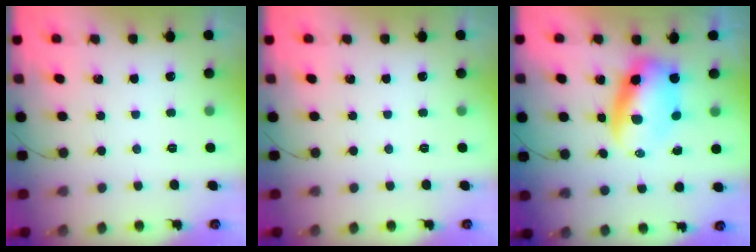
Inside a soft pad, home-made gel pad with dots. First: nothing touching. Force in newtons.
{"total": 0.0}
{"total": 9.1, "press": 8.8, "slide": 2.5}